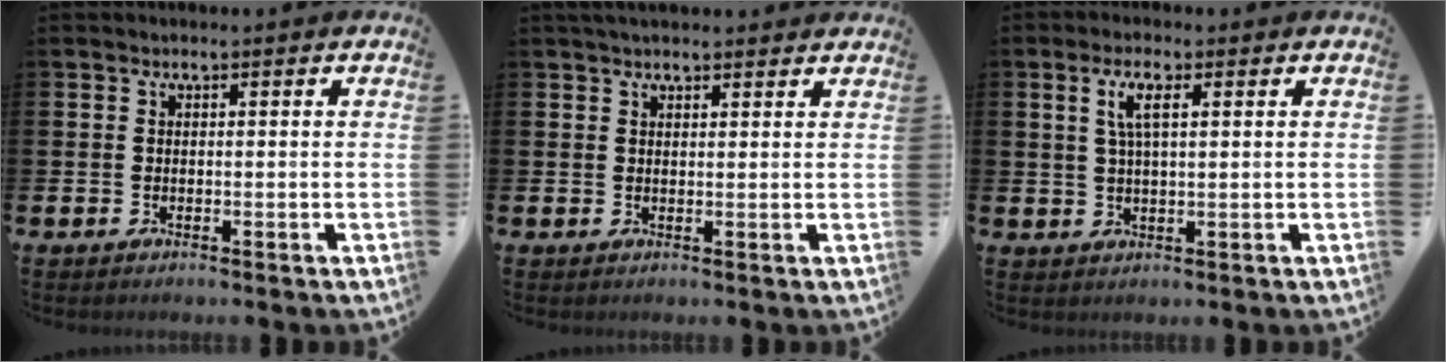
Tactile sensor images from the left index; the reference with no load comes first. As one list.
[{"total": 1.8, "force": [1.7, 0.4, 0.6], "torque": [-0.003, -0.006, 0.028]}, {"total": 4.0, "force": [1.8, 1.1, 3.4], "torque": [-0.060, 0.005, 0.025]}]